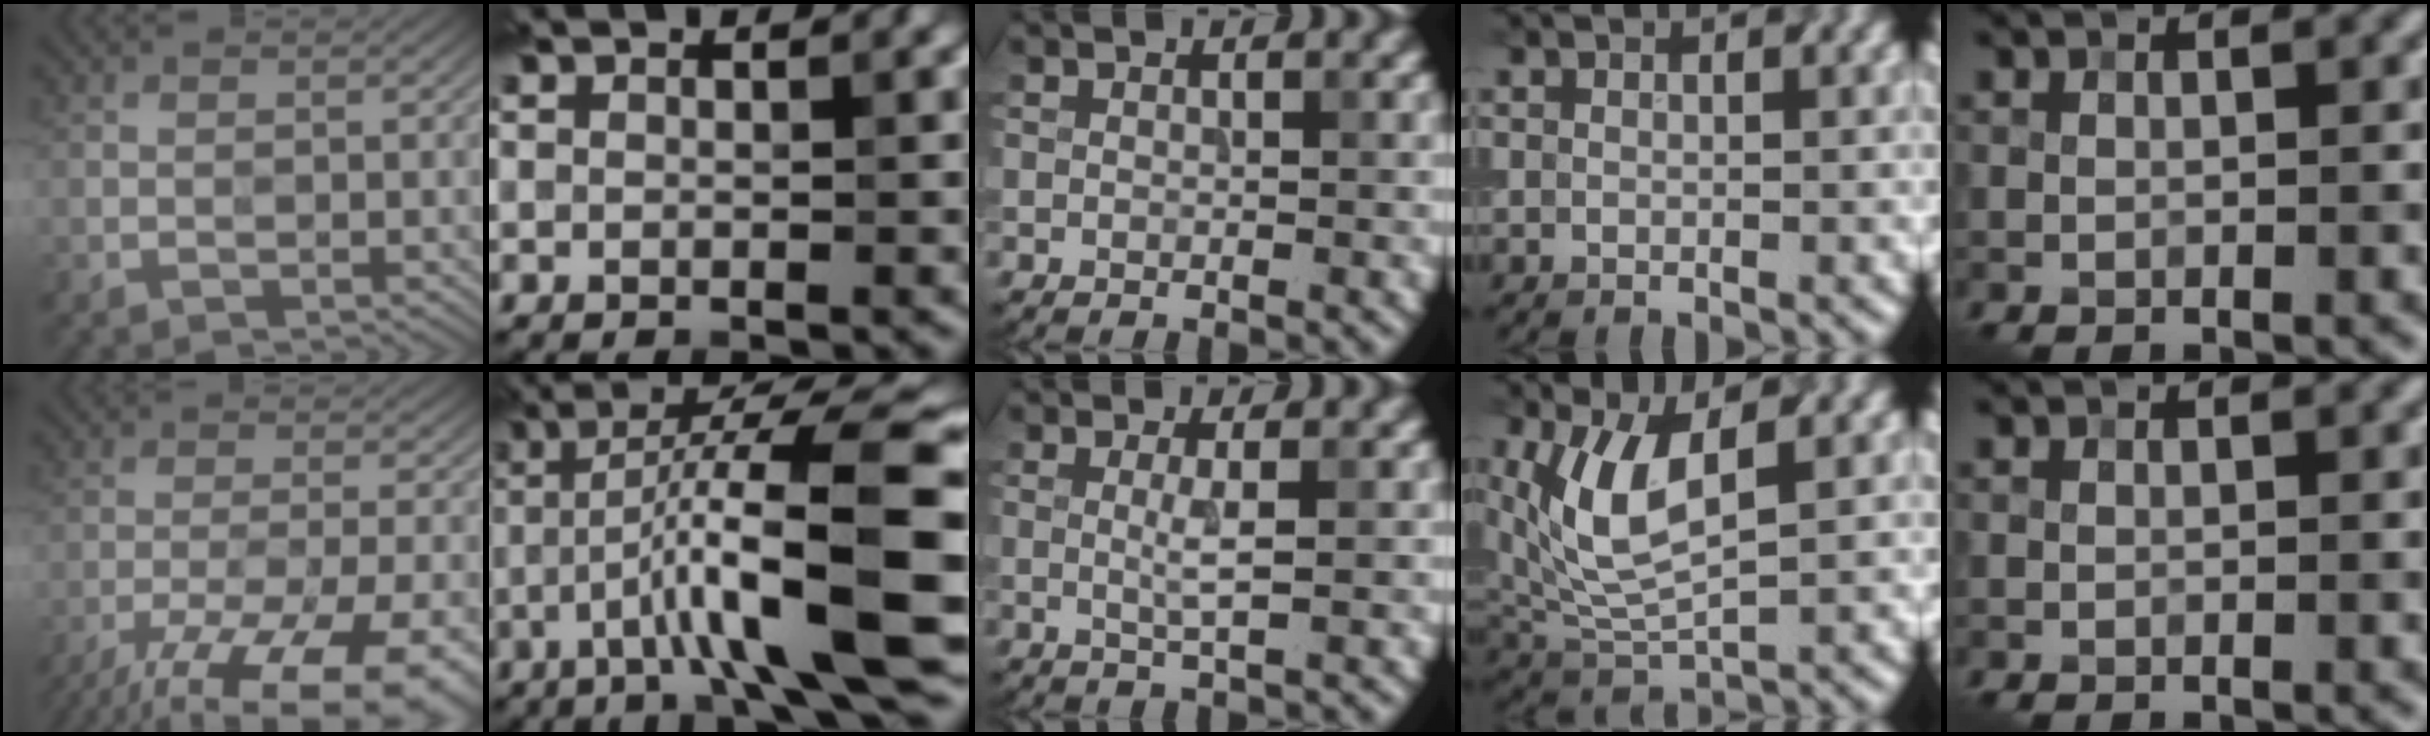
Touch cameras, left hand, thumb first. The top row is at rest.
{"thumb": {"total": 18.2, "force": [-13.6, 5.0, 11.0], "torque": [-0.171, -0.031, -0.196]}, "index": {"total": 13.1, "force": [-2.8, 2.0, 12.6], "torque": [-0.195, 0.027, -0.044]}, "middle": {"total": 1.7, "force": [0.1, 0.2, 1.7], "torque": [-0.036, -0.002, 0.000]}, "ring": {"total": 6.9, "force": [1.7, 3.1, 5.9], "torque": [-0.139, 0.004, 0.042]}}